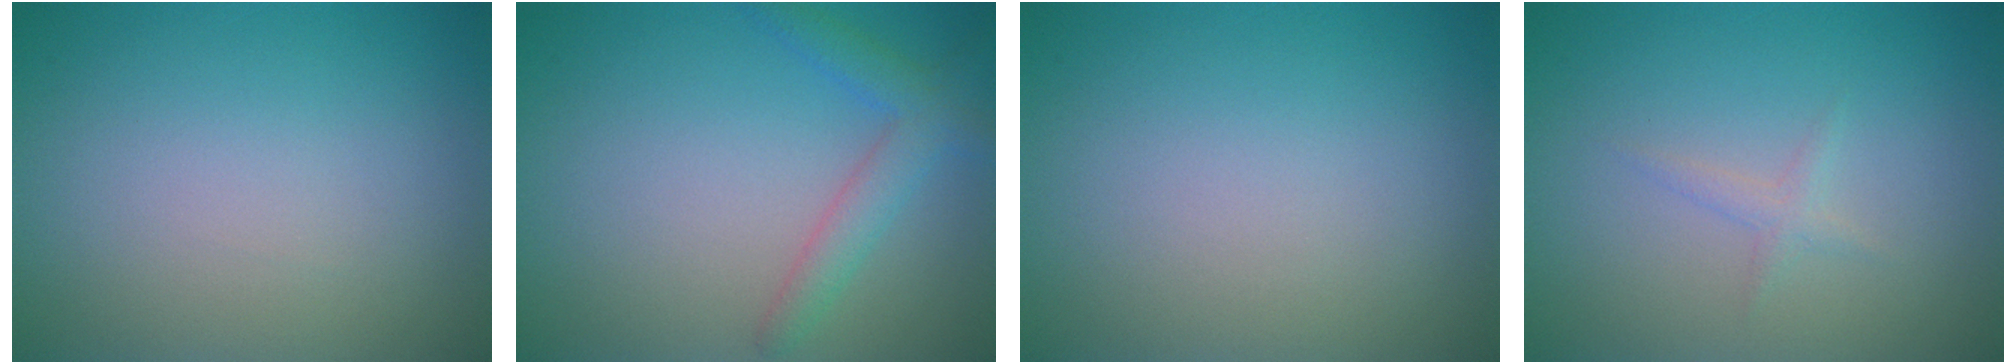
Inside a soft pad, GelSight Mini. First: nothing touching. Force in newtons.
{"total": 2.7, "press": 2.7, "slide": 0.2}
{"total": 0.0}
{"total": 0.5, "press": 0.5, "slide": 0.0}